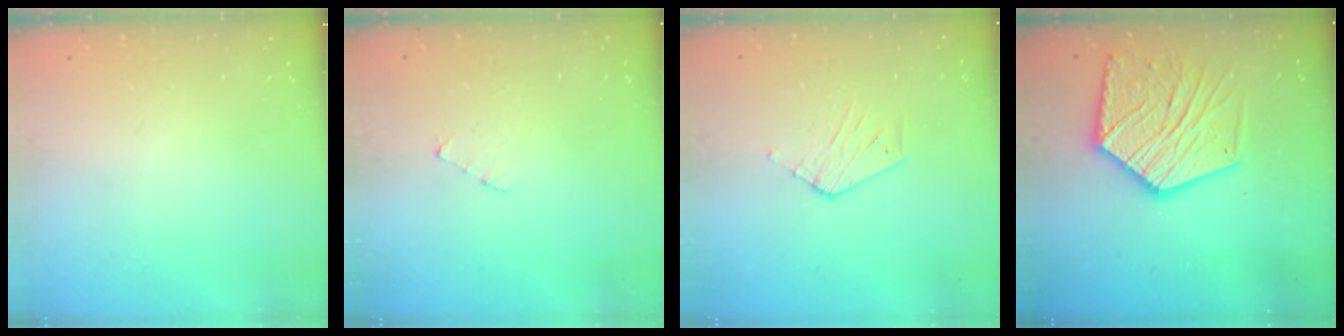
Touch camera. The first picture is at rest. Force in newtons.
{"total": 2.6, "press": 2.6, "slide": 0.3}
{"total": 3.0, "press": 3.0, "slide": 0.2}
{"total": 18.2, "press": 18.2, "slide": 1.4}